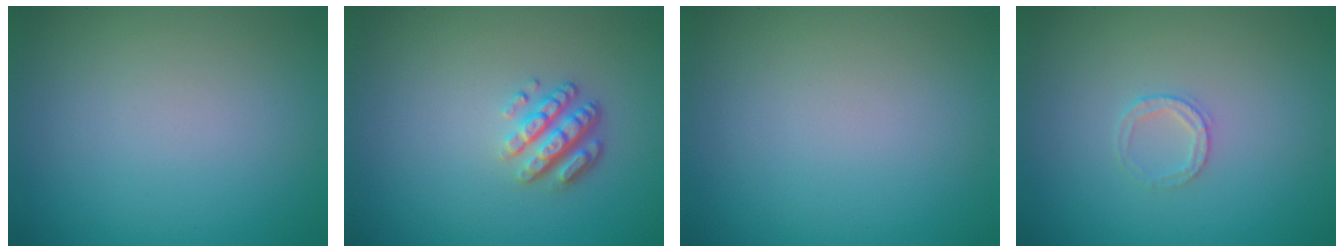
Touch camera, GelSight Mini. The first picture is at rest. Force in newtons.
{"total": 3.4, "press": 2.6, "slide": 2.2}
{"total": 0.0}
{"total": 1.4, "press": 1.3, "slide": 0.2}